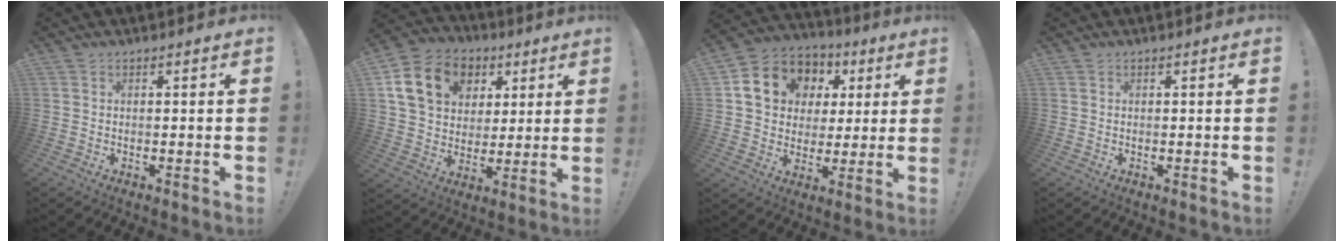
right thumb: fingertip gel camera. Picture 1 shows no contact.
{"total": 18.1, "force": [6.8, 13.9, 9.3], "torque": [-0.137, -0.013, 0.140]}
{"total": 14.1, "force": [4.6, 11.8, 6.2], "torque": [-0.088, -0.010, 0.100]}
{"total": 0.0}